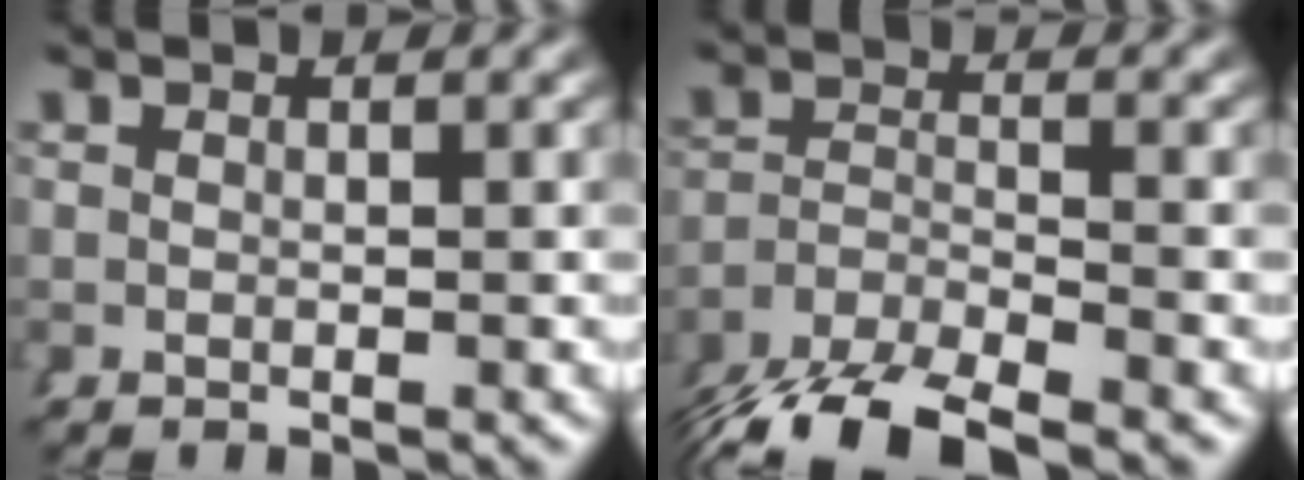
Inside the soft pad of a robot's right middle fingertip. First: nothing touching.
{"total": 7.2, "force": [-5.9, 2.3, 3.3], "torque": [-0.064, -0.014, -0.092]}